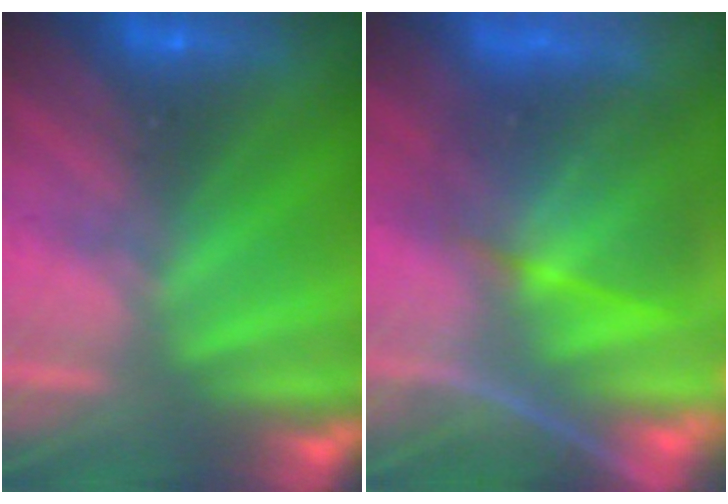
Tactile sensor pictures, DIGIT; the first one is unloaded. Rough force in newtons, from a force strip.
{"total": 7.4}